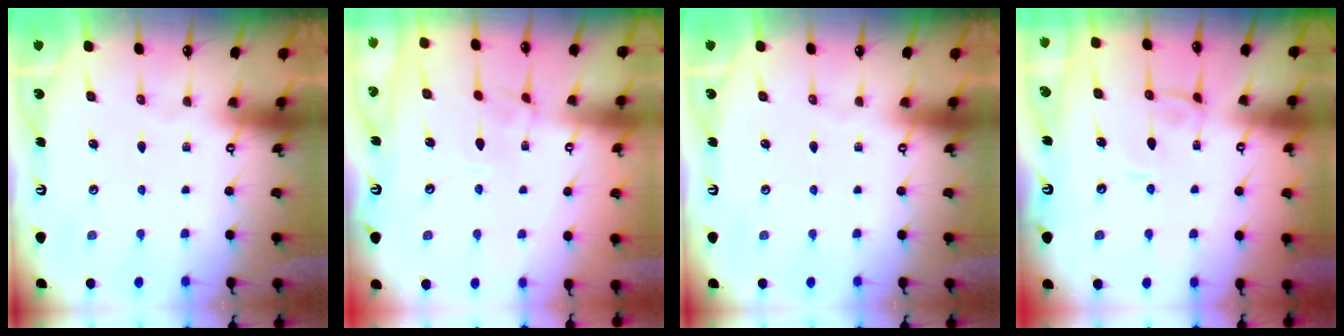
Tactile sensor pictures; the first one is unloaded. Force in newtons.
{"total": 4.1, "press": 4.1, "slide": 0.2}
{"total": 0.0}
{"total": 2.6, "press": 2.6, "slide": 0.2}